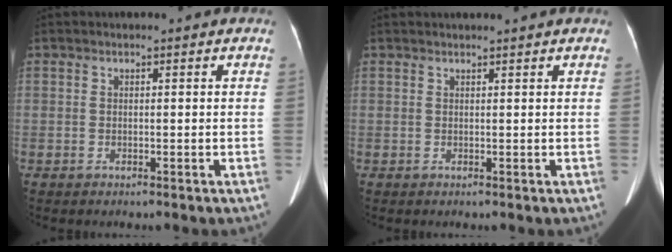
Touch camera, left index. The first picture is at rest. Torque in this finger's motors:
{"motor_torque": [-0.06, -0.11, -0.14, -0.01]}